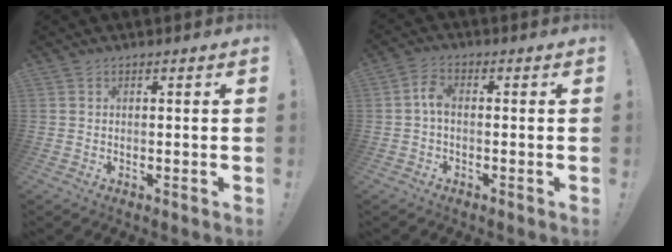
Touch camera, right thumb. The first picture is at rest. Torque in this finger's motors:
{"motor_torque": [0.05, 0.04, 0.33, -0.34, 0.01]}